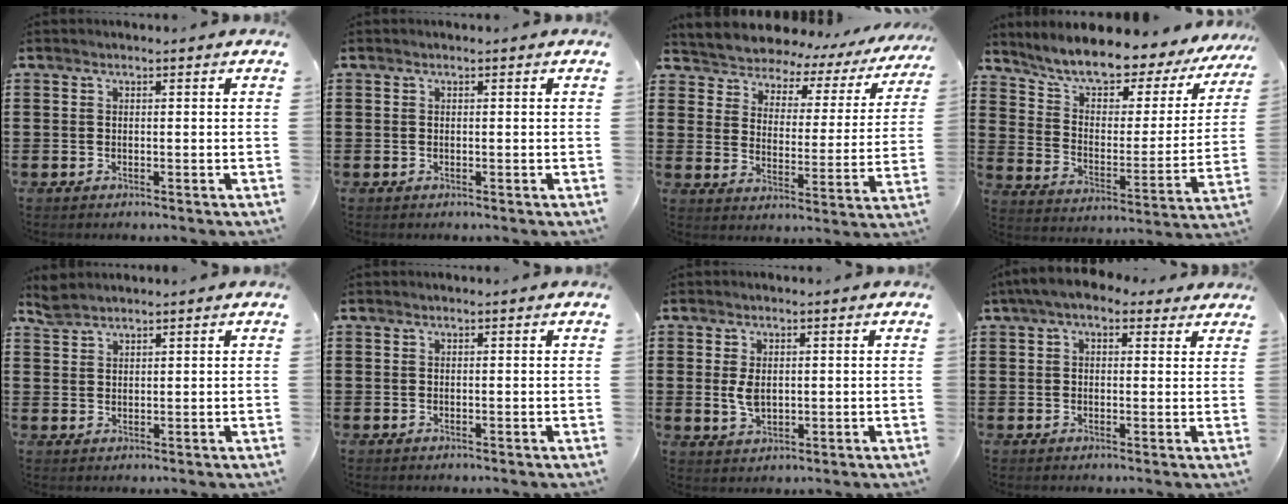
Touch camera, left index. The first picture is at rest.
{"total": 0.0}
{"total": 4.0, "force": [4.0, 0.8, -0.1], "torque": [-0.029, -0.038, 0.061]}
{"total": 8.1, "force": [7.2, 1.3, 3.5], "torque": [-0.093, -0.052, 0.118]}
{"total": 2.6, "force": [2.5, 0.5, 0.7], "torque": [-0.018, 0.000, 0.050]}
{"total": 0.0}
{"total": 3.7, "force": [0.3, 2.2, 2.9], "torque": [-0.074, 0.000, 0.001]}
{"total": 4.3, "force": [3.1, 1.8, 2.5], "torque": [-0.059, 0.001, 0.055]}